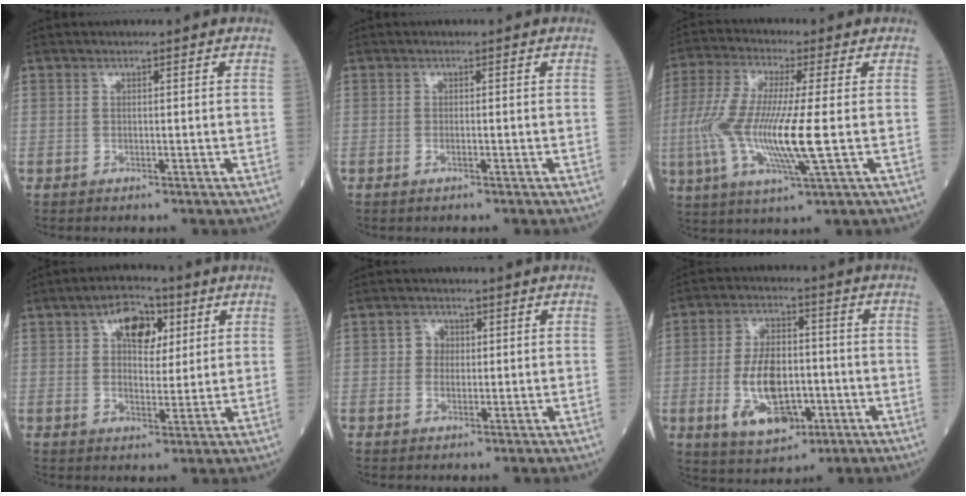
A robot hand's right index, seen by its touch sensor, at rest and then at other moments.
{"total": 0.7, "force": [-0.4, 0.1, 0.6], "torque": [-0.014, -0.001, -0.006]}
{"total": 13.6, "force": [-1.5, 1.3, 13.5], "torque": [-0.293, -0.013, -0.036]}
{"total": 7.3, "force": [2.9, 4.2, 5.2], "torque": [-0.079, 0.021, 0.046]}
{"total": 2.3, "force": [0.3, 2.1, 0.9], "torque": [-0.009, 0.006, 0.001]}
{"total": 11.6, "force": [-3.0, 6.0, 9.5], "torque": [-0.188, 0.001, -0.045]}